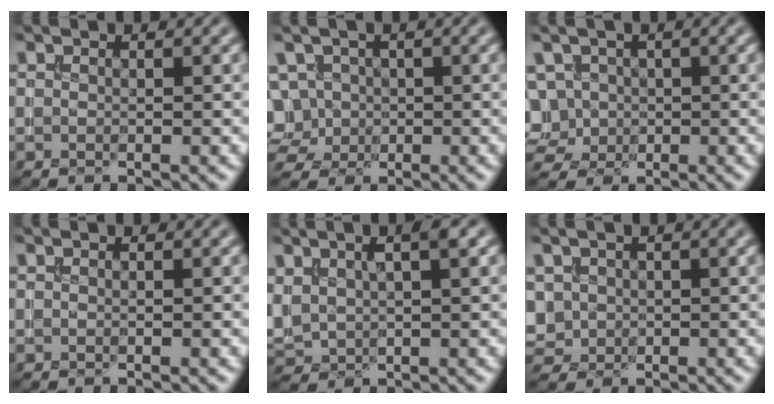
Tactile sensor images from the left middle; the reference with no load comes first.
{"total": 5.7, "force": [0.1, 5.2, 2.3], "torque": [-0.043, 0.031, -0.011]}
{"total": 5.4, "force": [-0.1, 5.0, 2.2], "torque": [-0.045, 0.026, -0.012]}
{"total": 0.0}
{"total": 4.0, "force": [1.3, 2.2, 3.1], "torque": [-0.070, 0.006, 0.028]}
{"total": 2.3, "force": [-0.1, 2.2, 0.6], "torque": [-0.010, -0.002, 0.005]}